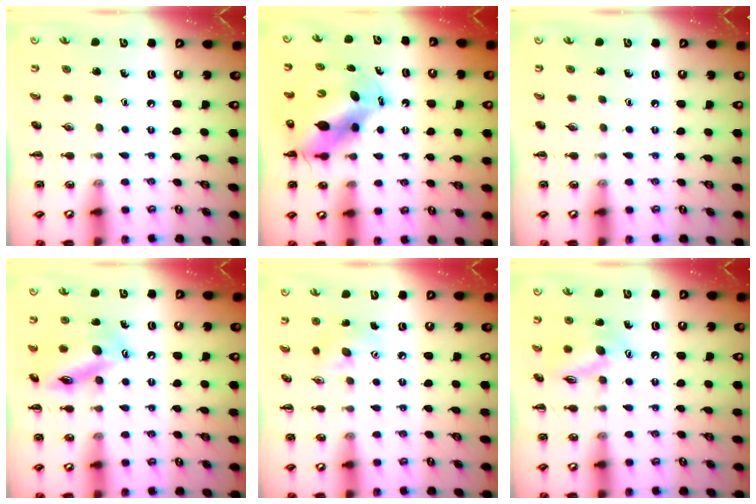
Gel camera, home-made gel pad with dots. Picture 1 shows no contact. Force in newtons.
{"total": 10.9, "press": 10.5, "slide": 2.7}
{"total": 0.0}
{"total": 15.5, "press": 15.3, "slide": 2.0}
{"total": 7.2, "press": 7.2, "slide": 0.6}
{"total": 11.7, "press": 11.7, "slide": 1.0}